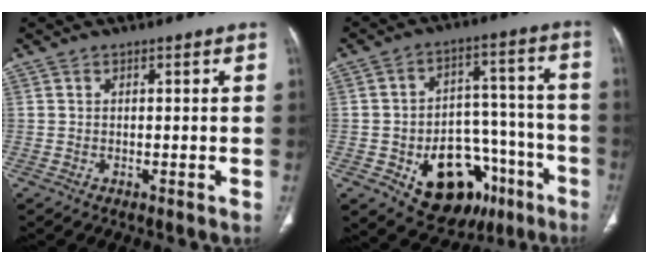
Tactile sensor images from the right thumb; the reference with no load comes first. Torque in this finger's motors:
{"motor_torque": [1.37, 0.38, 0.87, -1.32, 0.10]}